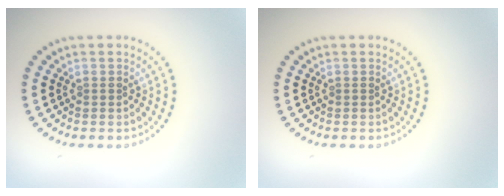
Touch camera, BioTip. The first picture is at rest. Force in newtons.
{"total": 0.0}